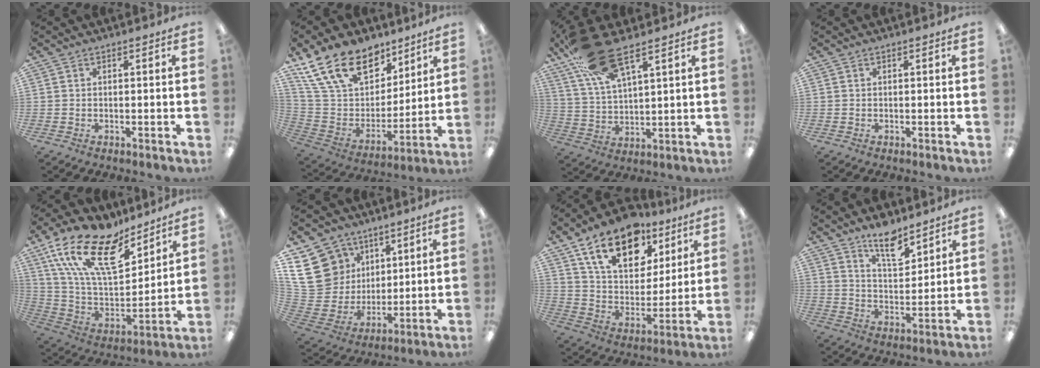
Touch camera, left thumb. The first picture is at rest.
{"total": 20.2, "force": [13.6, 11.5, 9.6], "torque": [-0.185, -0.073, 0.255]}
{"total": 17.3, "force": [11.4, 5.7, 11.8], "torque": [-0.229, -0.036, 0.200]}
{"total": 0.0}
{"total": 21.4, "force": [13.6, 9.5, 13.5], "torque": [-0.267, -0.080, 0.243]}
{"total": 18.0, "force": [8.0, 14.4, 7.1], "torque": [-0.162, -0.040, 0.161]}
{"total": 18.7, "force": [11.4, 11.0, 10.0], "torque": [-0.164, -0.049, 0.202]}
{"total": 9.6, "force": [7.7, 3.2, 4.8], "torque": [-0.074, -0.049, 0.135]}